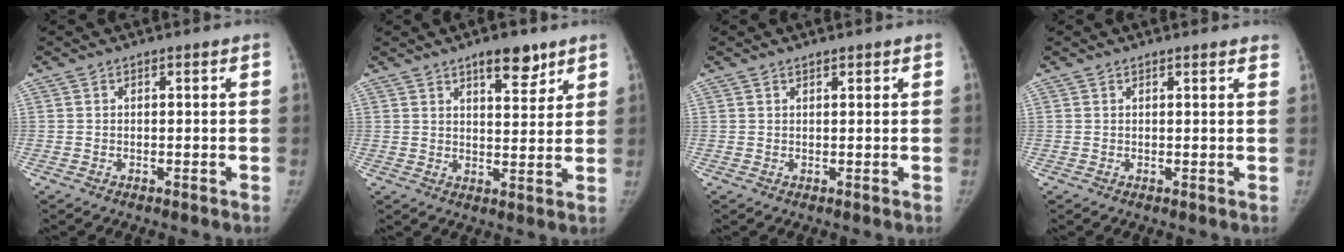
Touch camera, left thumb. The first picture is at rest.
{"total": 7.2, "force": [4.9, 2.7, 4.5], "torque": [-0.044, -0.031, 0.073]}
{"total": 1.0, "force": [0.8, 0.3, 0.4], "torque": [-0.006, -0.005, 0.013]}
{"total": 2.9, "force": [2.6, 0.6, 1.1], "torque": [-0.003, -0.004, 0.023]}